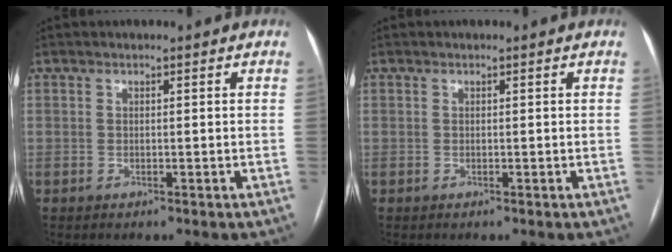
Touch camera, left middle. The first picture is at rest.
{"total": 0.0}